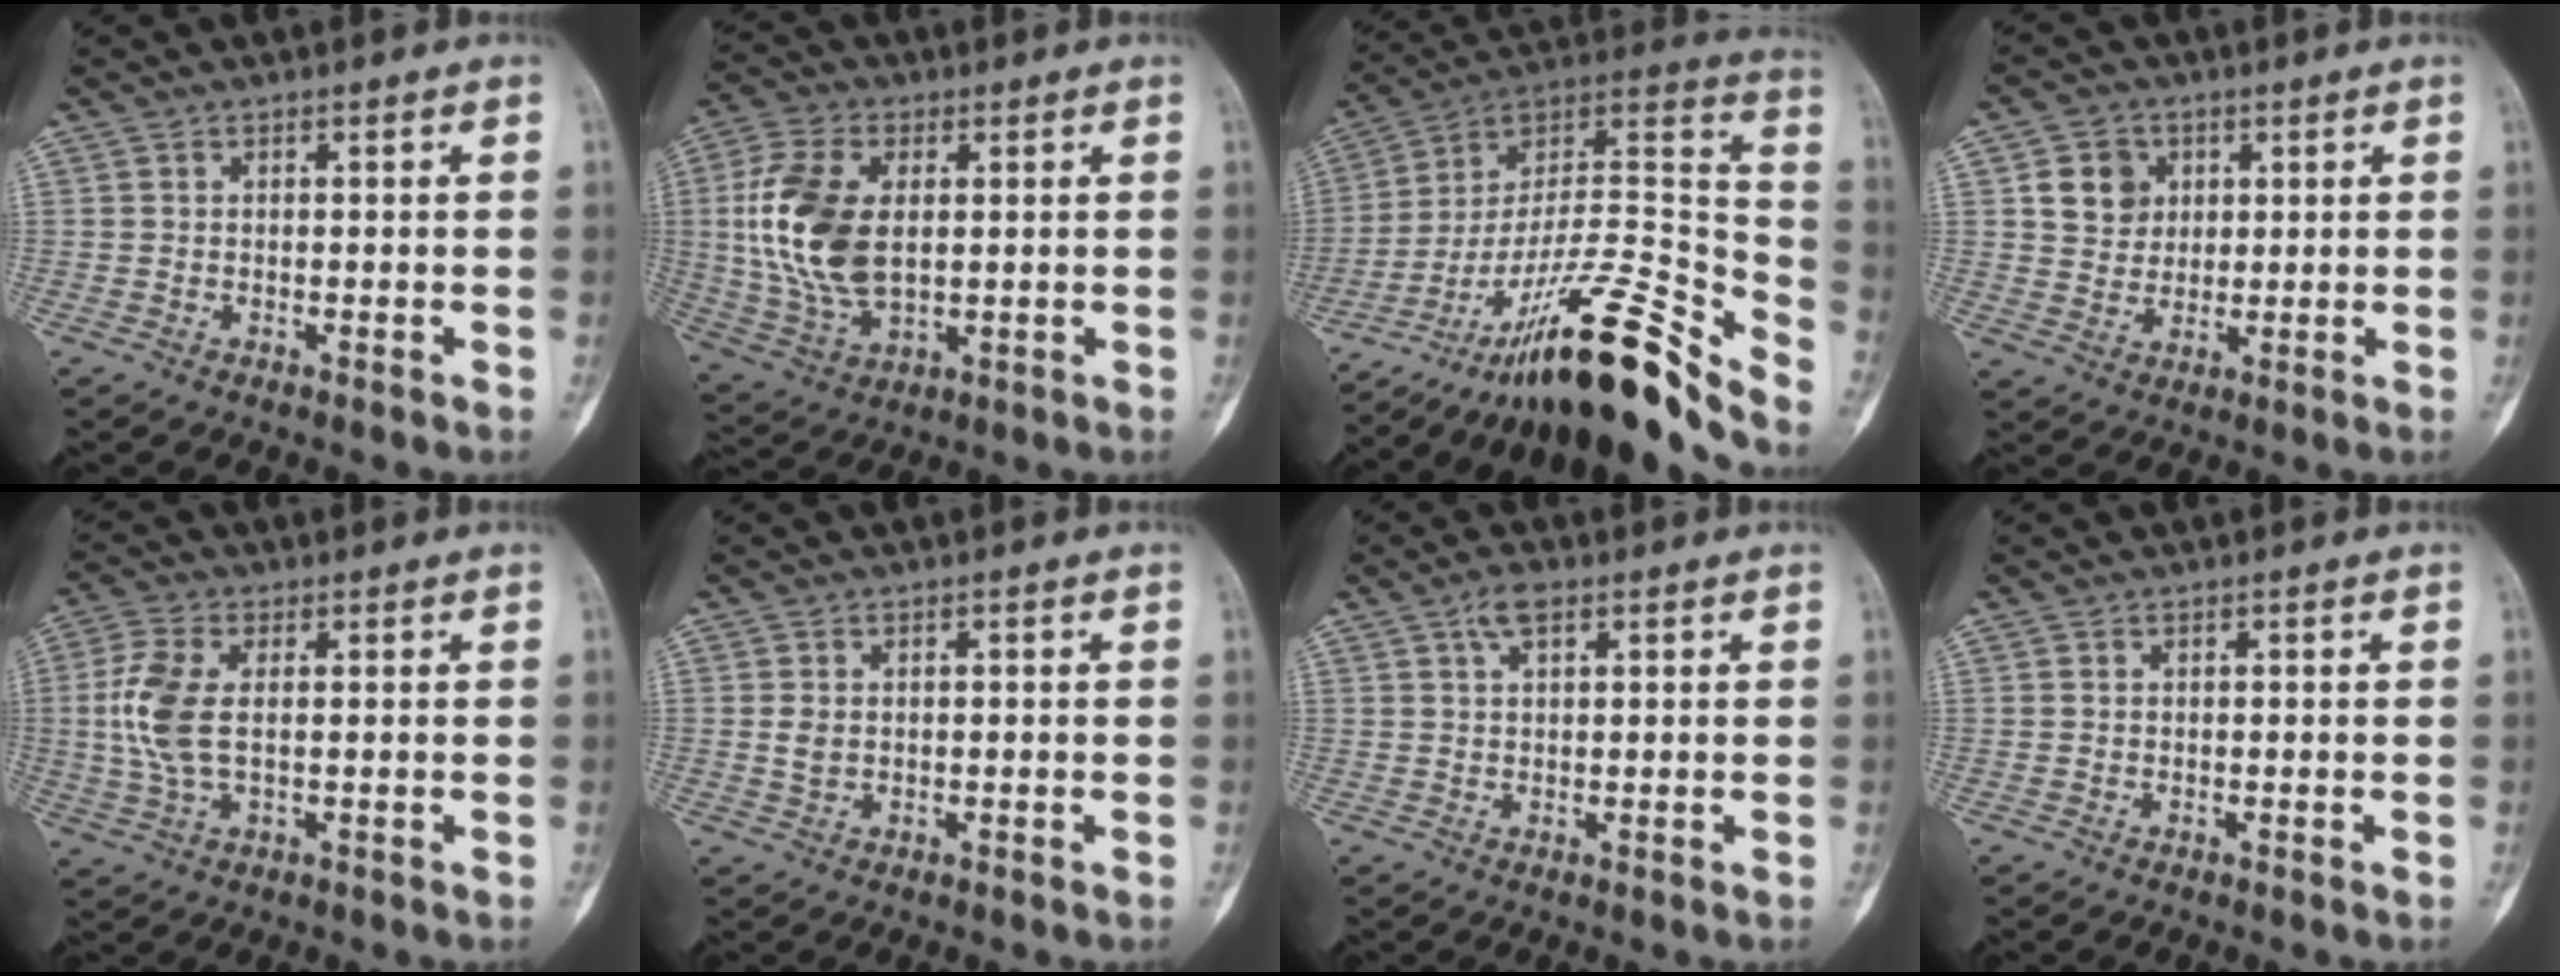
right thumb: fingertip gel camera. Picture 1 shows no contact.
{"total": 15.3, "force": [1.8, 8.8, 12.4], "torque": [-0.256, -0.005, 0.039]}
{"total": 27.0, "force": [-20.2, 4.9, 17.2], "torque": [-0.236, 0.124, -0.336]}
{"total": 6.8, "force": [2.2, 6.0, 2.5], "torque": [-0.015, -0.006, 0.041]}
{"total": 8.3, "force": [0.6, 4.2, 7.2], "torque": [-0.177, 0.003, 0.012]}
{"total": 2.0, "force": [0.1, 1.5, 1.3], "torque": [-0.026, 0.003, 0.004]}
{"total": 3.3, "force": [1.7, 1.5, 2.4], "torque": [-0.044, 0.003, 0.032]}
{"total": 0.0}